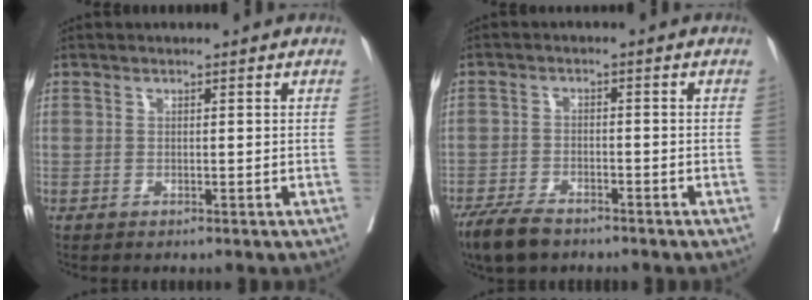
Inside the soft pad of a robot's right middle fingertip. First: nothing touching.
{"total": 5.8, "force": [-4.7, 2.0, 2.7], "torque": [-0.050, -0.008, -0.085]}